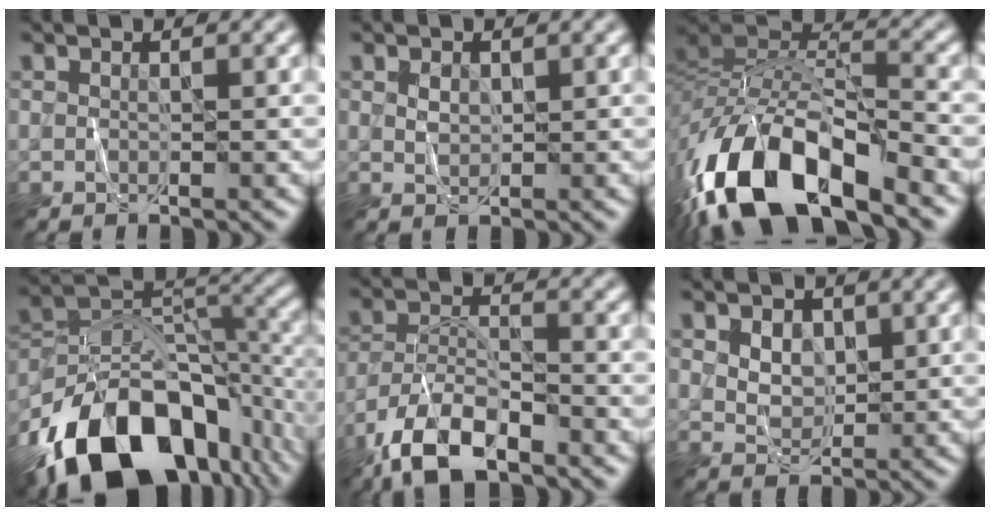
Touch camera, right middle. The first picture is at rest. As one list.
[{"total": 0.9, "force": [0.4, 0.7, 0.5], "torque": [-0.013, 0.000, 0.011]}, {"total": 15.1, "force": [-9.0, 6.4, 10.4], "torque": [-0.205, 0.001, -0.169]}, {"total": 16.6, "force": [-9.7, 9.3, 9.9], "torque": [-0.181, 0.000, -0.162]}, {"total": 8.0, "force": [-5.8, 2.9, 4.7], "torque": [-0.087, -0.003, -0.117]}, {"total": 2.8, "force": [0.9, 2.0, 1.6], "torque": [-0.035, -0.001, 0.018]}]